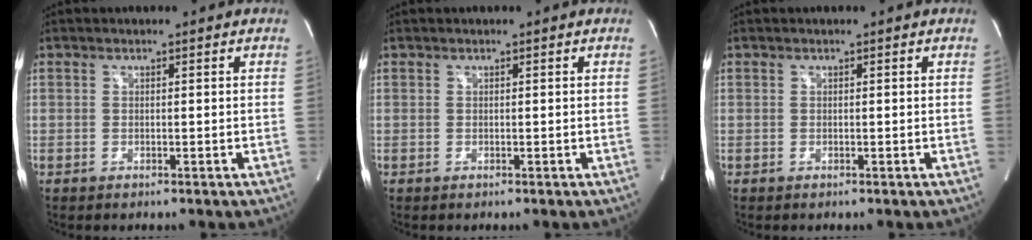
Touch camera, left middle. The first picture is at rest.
{"total": 0.0}
{"total": 0.0}